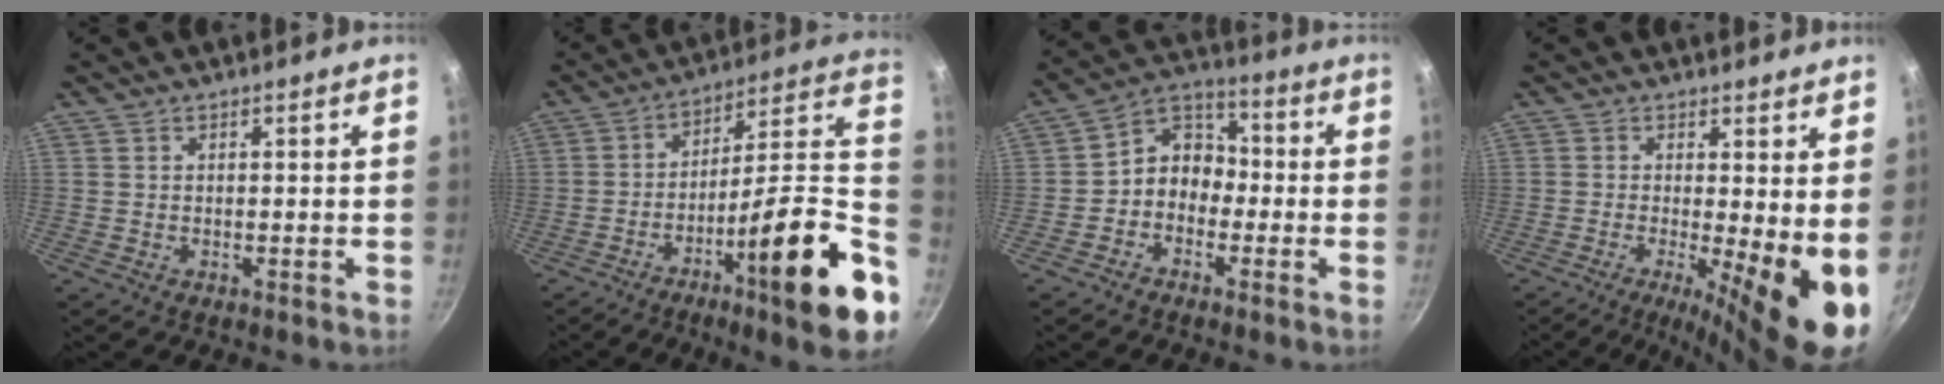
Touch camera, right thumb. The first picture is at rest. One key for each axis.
{"total": 22.9, "fx": -8.0, "fy": 3.9, "fz": 21.1, "tx": -0.278, "ty": 0.047, "tz": -0.131}
{"total": 7.9, "fx": -2.2, "fy": 6.4, "fz": 4.1, "tx": -0.030, "ty": 0.044, "tz": -0.061}
{"total": 11.0, "fx": -1.1, "fy": 2.6, "fz": 10.7, "tx": -0.141, "ty": -0.016, "tz": -0.017}